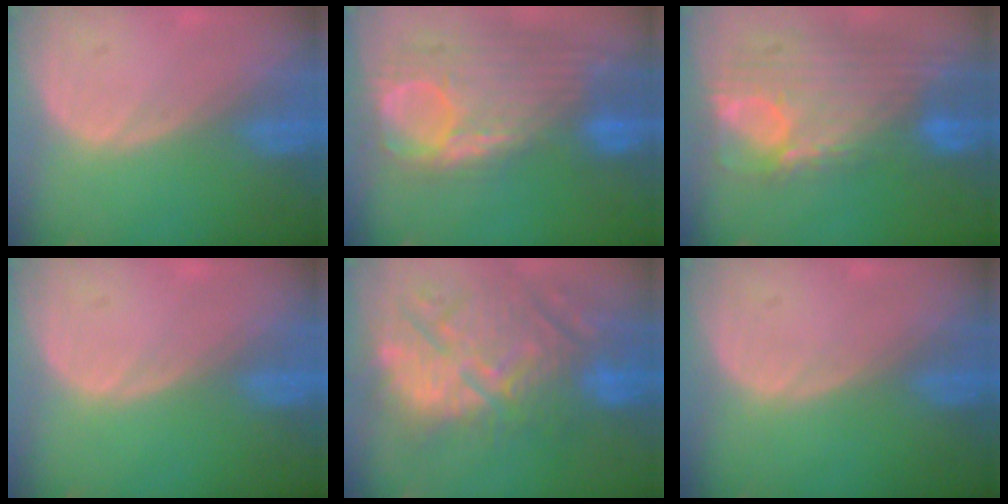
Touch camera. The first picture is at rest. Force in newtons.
{"total": 12.7, "press": 10.7, "slide": 6.9}
{"total": 12.3, "press": 10.3, "slide": 6.6}
{"total": 0.0}
{"total": 13.8, "press": 12.6, "slide": 5.6}
{"total": 0.0}